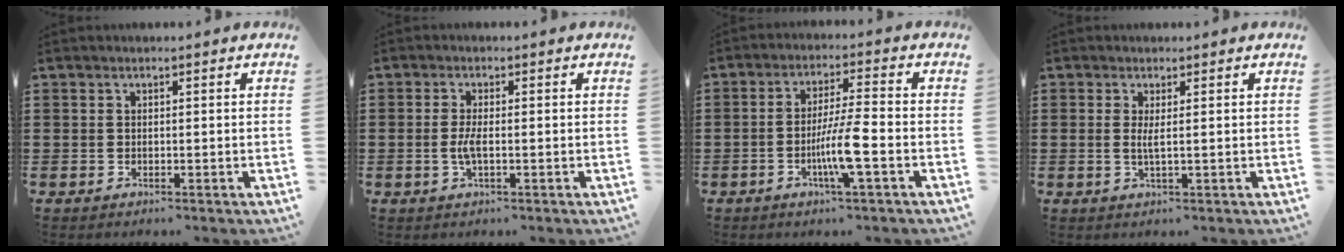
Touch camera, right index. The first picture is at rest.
{"total": 2.8, "force": [-0.6, 0.6, 2.7], "torque": [-0.063, -0.007, -0.015]}
{"total": 7.3, "force": [-2.5, 0.2, 6.9], "torque": [-0.134, -0.013, -0.051]}
{"total": 1.9, "force": [0.1, -0.3, 1.9], "torque": [-0.037, -0.009, 0.002]}